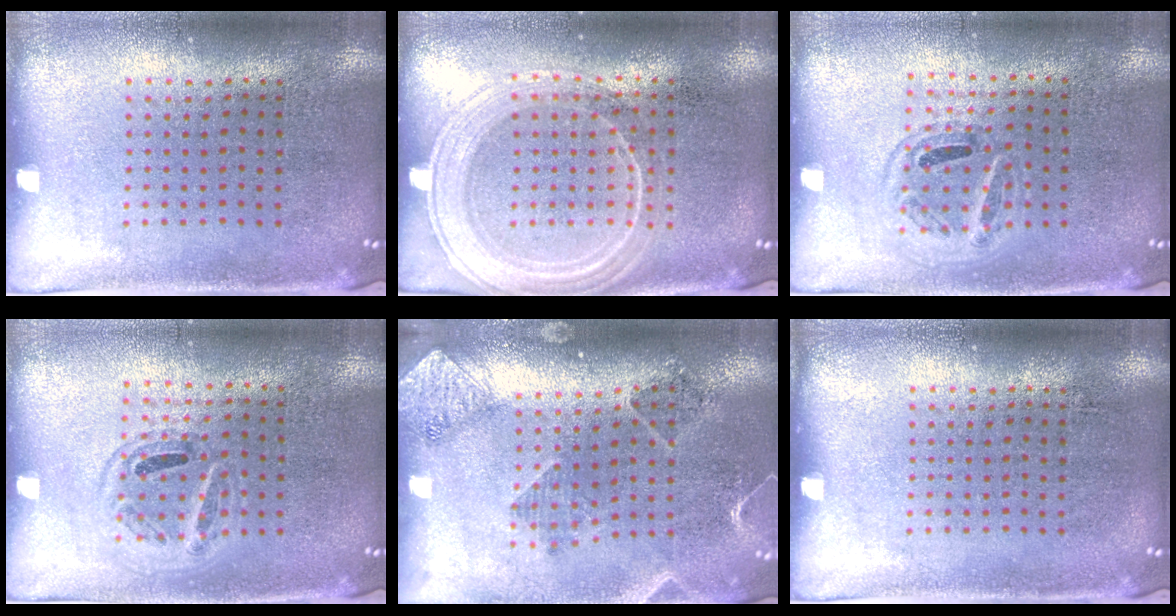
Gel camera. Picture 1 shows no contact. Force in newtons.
{"total": 1.9, "press": 1.8, "slide": 0.3}
{"total": 0.9, "press": 0.9, "slide": 0.1}
{"total": 0.8, "press": 0.8, "slide": 0.2}
{"total": 1.6, "press": 1.5, "slide": 0.4}
{"total": 0.0}